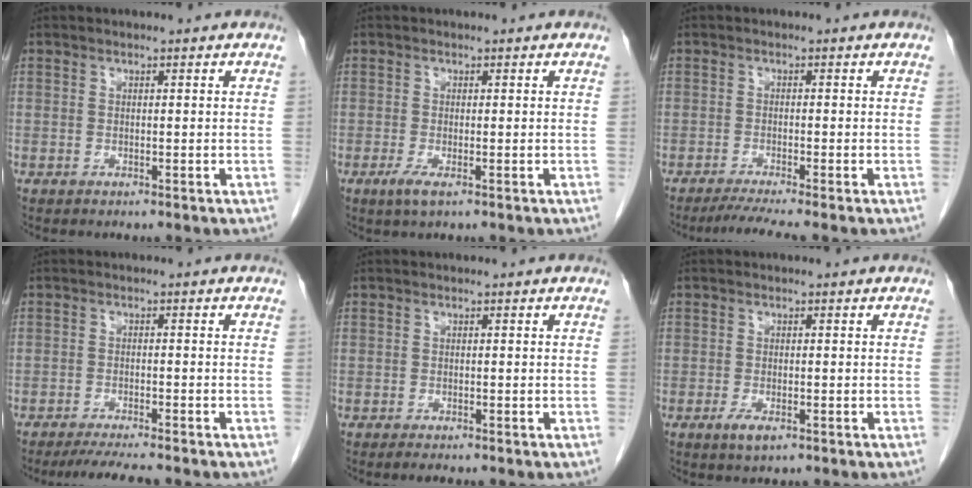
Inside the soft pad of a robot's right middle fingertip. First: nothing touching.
{"total": 2.0, "force": [-1.0, 0.2, 1.8], "torque": [-0.038, -0.008, -0.017]}
{"total": 4.2, "force": [-3.4, -1.1, 2.2], "torque": [-0.040, -0.017, -0.062]}
{"total": 5.4, "force": [-4.7, -0.1, 2.7], "torque": [-0.041, -0.016, -0.076]}
{"total": 1.0, "force": [-0.8, 0.0, 0.6], "torque": [-0.016, -0.005, -0.012]}
{"total": 2.3, "force": [-1.2, 0.6, 1.9], "torque": [-0.039, -0.005, -0.020]}